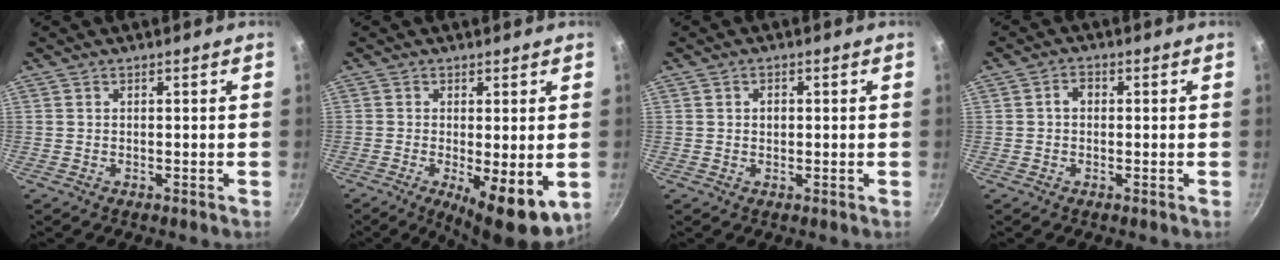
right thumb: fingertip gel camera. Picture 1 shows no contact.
{"total": 9.3, "force": [-1.9, 2.9, 8.7], "torque": [-0.116, -0.011, -0.017]}
{"total": 1.6, "force": [0.2, 1.3, 1.0], "torque": [-0.013, 0.001, 0.003]}
{"total": 2.2, "force": [0.1, 1.7, 1.4], "torque": [-0.017, 0.008, -0.002]}